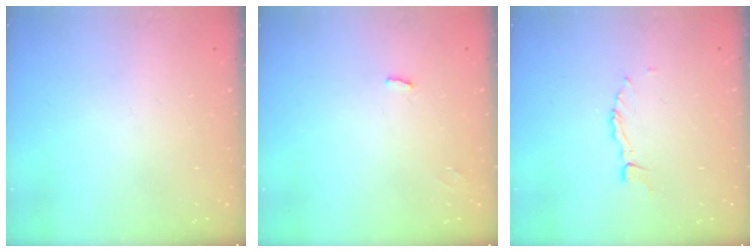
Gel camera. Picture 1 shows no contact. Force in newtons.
{"total": 3.1, "press": 3.1, "slide": 0.2}
{"total": 4.4, "press": 4.3, "slide": 0.4}